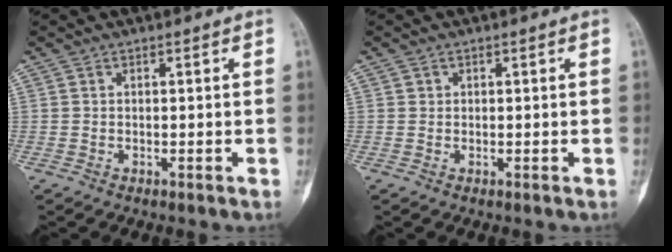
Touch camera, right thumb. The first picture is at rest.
{"total": 0.8, "force": [0.3, 0.7, 0.1], "torque": [0.008, 0.001, 0.004]}